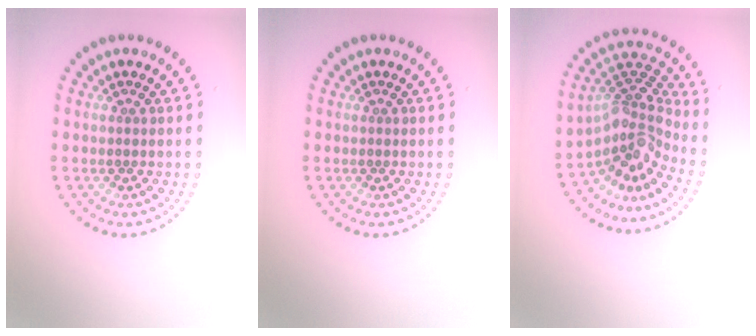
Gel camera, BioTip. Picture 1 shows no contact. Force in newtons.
{"total": 0.0}
{"total": 4.8, "press": 3.1, "slide": 3.7}